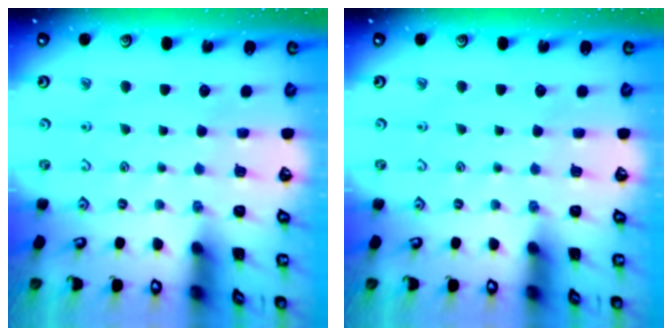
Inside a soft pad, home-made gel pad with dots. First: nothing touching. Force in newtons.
{"total": 0.0}